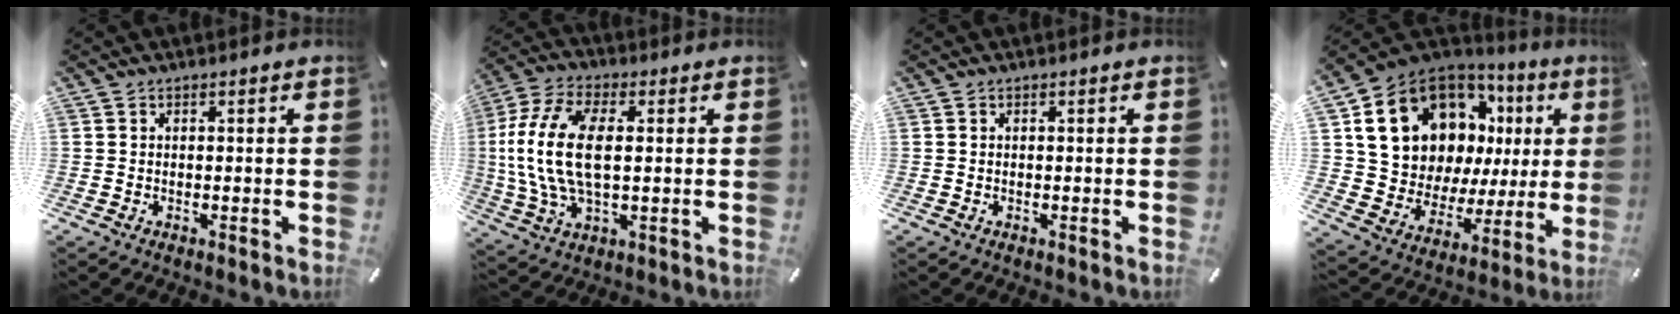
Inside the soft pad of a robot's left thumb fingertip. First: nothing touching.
{"total": 16.0, "force": [1.5, 8.4, 13.5], "torque": [-0.306, -0.006, 0.024]}
{"total": 0.0}
{"total": 18.5, "force": [9.5, 13.0, 9.3], "torque": [-0.167, -0.057, 0.191]}